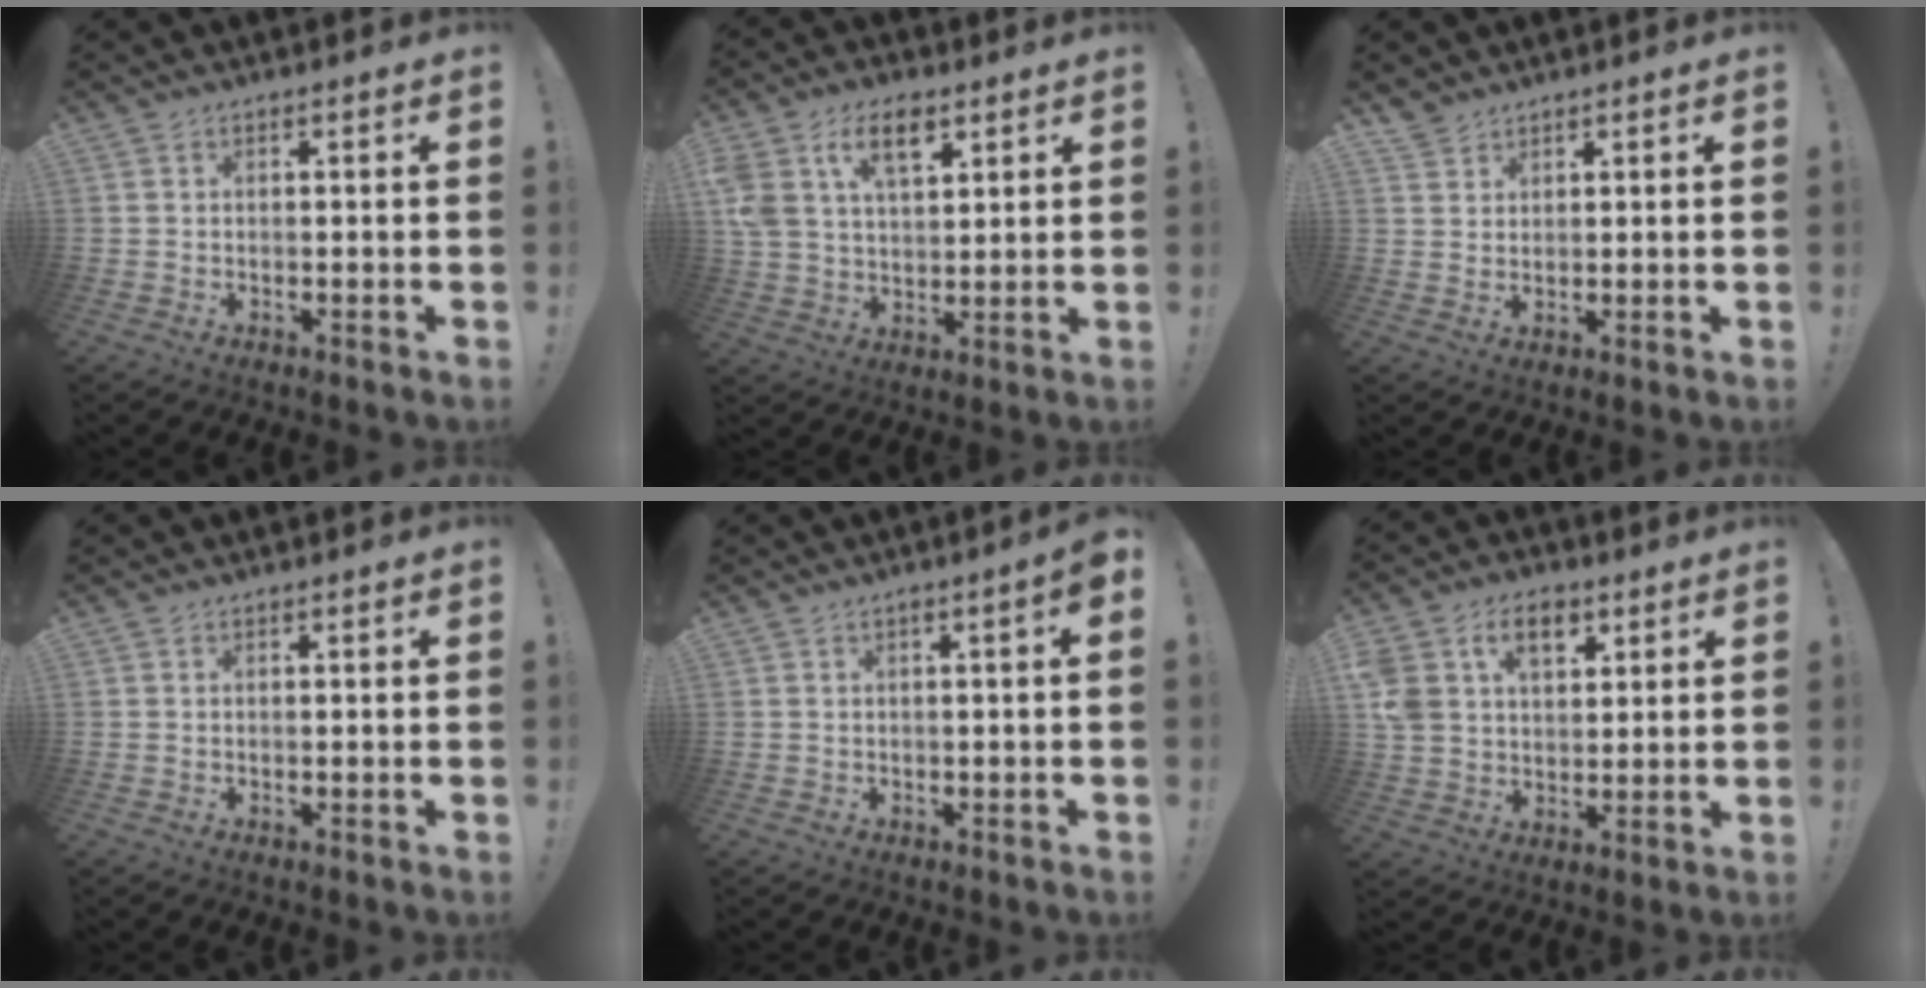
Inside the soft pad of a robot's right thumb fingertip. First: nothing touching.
{"total": 11.8, "force": [6.0, 7.0, 7.4], "torque": [-0.135, -0.013, 0.111]}
{"total": 3.5, "force": [3.1, 1.7, 0.3], "torque": [0.000, -0.021, 0.058]}
{"total": 0.0}
{"total": 2.4, "force": [-0.1, -0.1, 2.4], "torque": [-0.043, -0.002, -0.002]}
{"total": 12.0, "force": [5.6, 8.4, 6.4], "torque": [-0.119, -0.011, 0.108]}